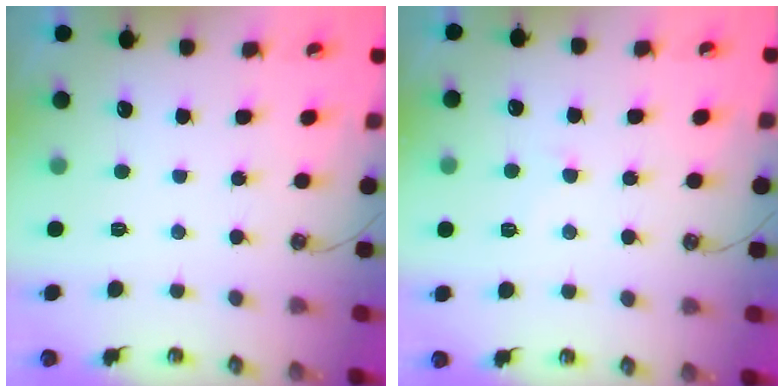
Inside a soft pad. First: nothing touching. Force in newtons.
{"total": 5.0, "press": 4.9, "slide": 0.9}